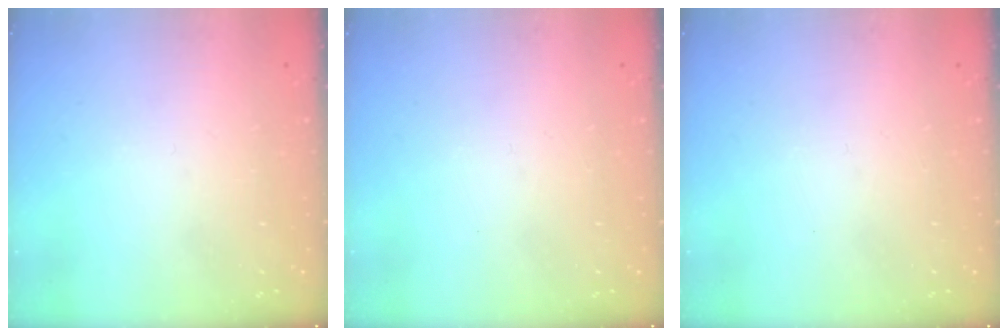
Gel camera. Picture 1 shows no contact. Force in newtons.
{"total": 0.0}
{"total": 0.0}